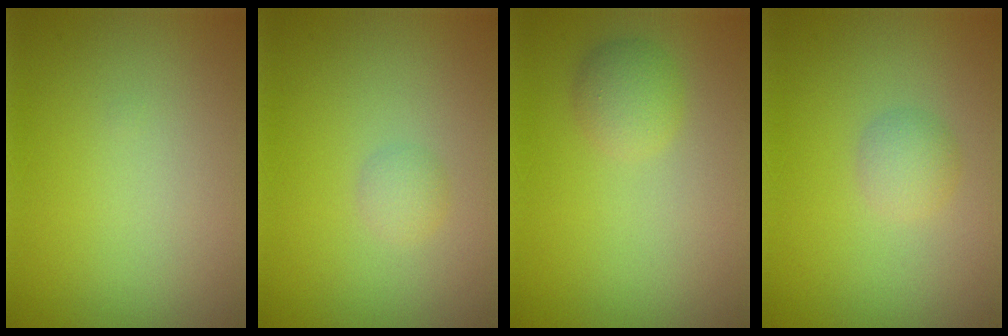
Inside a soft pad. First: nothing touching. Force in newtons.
{"total": 1.2, "press": 1.2, "slide": 0.0}
{"total": 2.0, "press": 2.0, "slide": 0.1}
{"total": 1.7, "press": 1.7, "slide": 0.1}